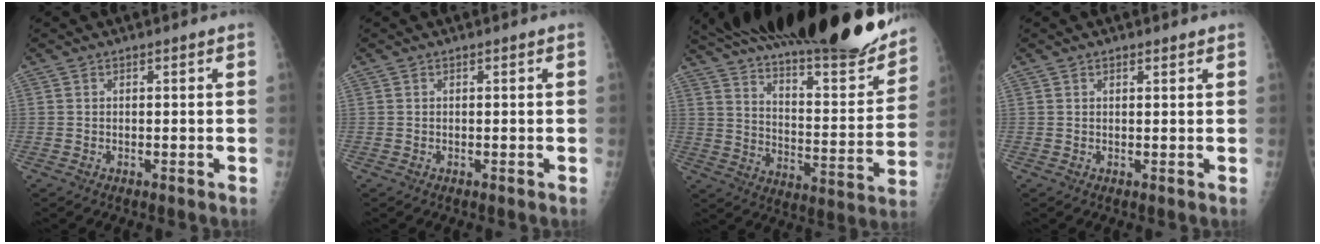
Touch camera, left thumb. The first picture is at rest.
{"total": 0.0}
{"total": 33.3, "force": [27.0, 7.9, 17.8], "torque": [-0.265, -0.116, 0.383]}
{"total": 0.9, "force": [0.7, 0.5, 0.3], "torque": [0.006, -0.002, 0.006]}